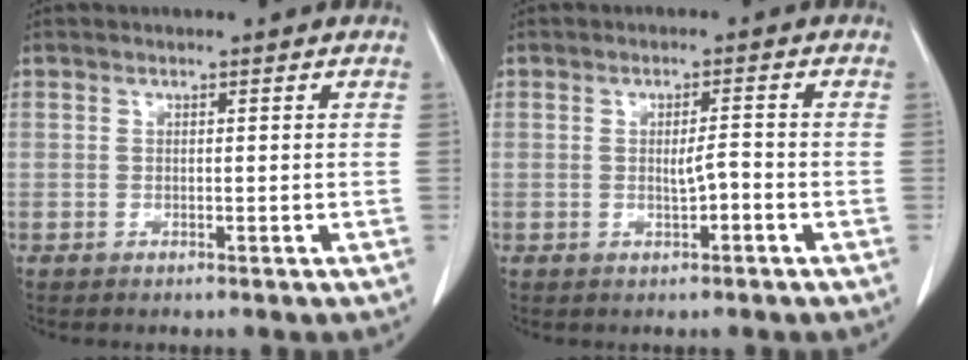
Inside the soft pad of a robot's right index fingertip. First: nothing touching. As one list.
[{"total": 2.3, "force": [-0.6, 0.4, 2.2], "torque": [-0.035, 0.002, -0.011]}]